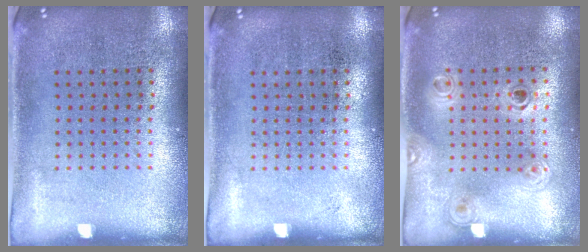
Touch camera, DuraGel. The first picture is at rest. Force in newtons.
{"total": 0.0}
{"total": 1.2, "press": 1.0, "slide": 0.7}